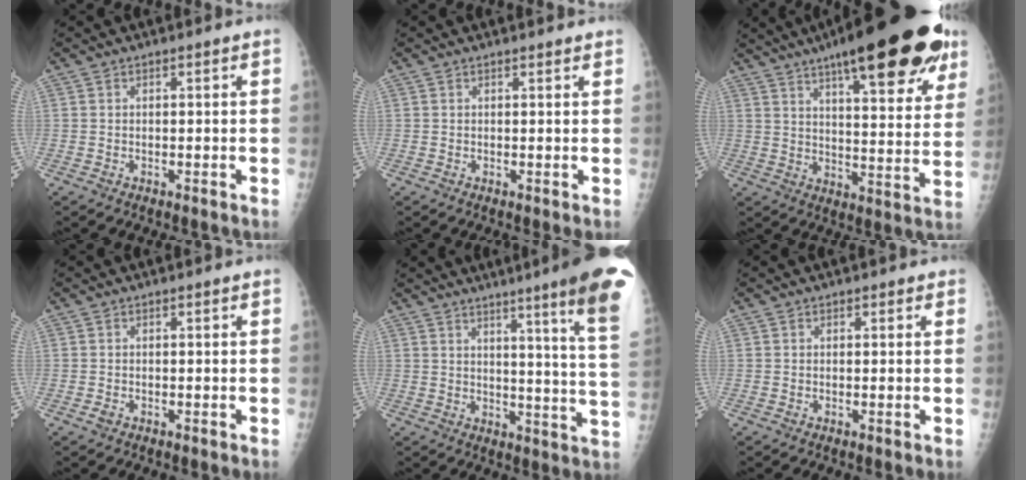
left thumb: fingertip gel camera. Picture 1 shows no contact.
{"total": 1.2, "force": [1.1, 0.4, 0.3], "torque": [0.000, -0.003, 0.014]}
{"total": 28.1, "force": [17.9, 7.8, 20.2], "torque": [-0.261, -0.042, 0.244]}
{"total": 0.8, "force": [-0.3, 0.6, 0.4], "torque": [-0.007, -0.001, -0.006]}
{"total": 17.7, "force": [11.1, -0.1, 13.7], "torque": [-0.162, -0.074, 0.129]}
{"total": 1.0, "force": [0.6, 0.8, 0.2], "torque": [0.010, -0.002, 0.003]}